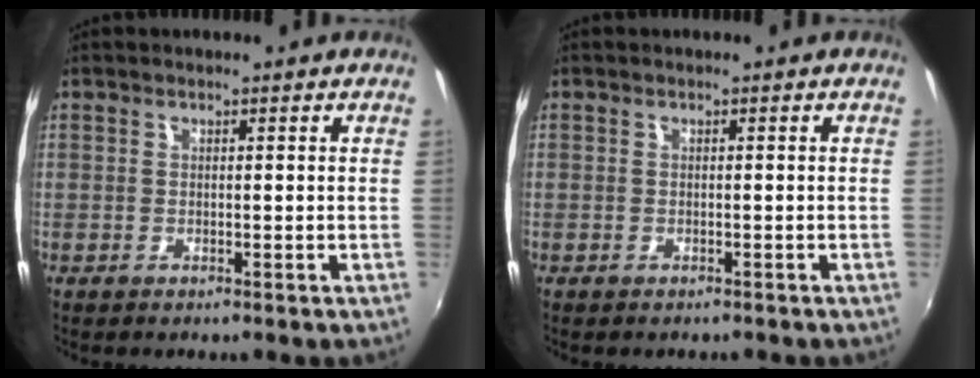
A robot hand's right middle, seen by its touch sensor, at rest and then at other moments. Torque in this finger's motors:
{"motor_torque": [0.99, -1.15, 0.06, 0.02]}